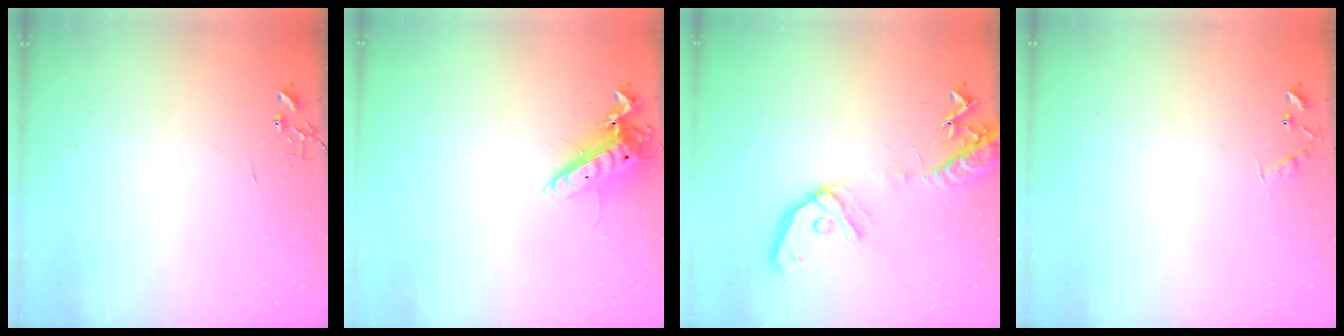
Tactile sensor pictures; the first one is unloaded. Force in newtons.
{"total": 13.0, "press": 12.9, "slide": 1.9}
{"total": 15.4, "press": 15.2, "slide": 2.8}
{"total": 6.5, "press": 6.5, "slide": 0.6}